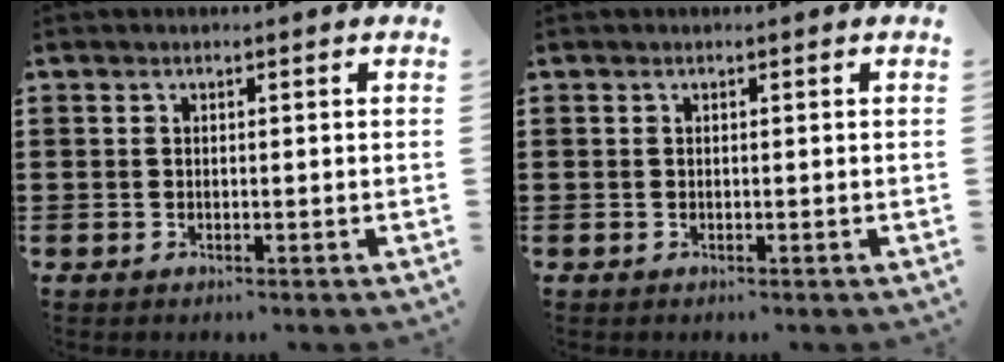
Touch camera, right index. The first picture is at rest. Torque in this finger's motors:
{"motor_torque": [0.00, 0.00, 0.00, 0.00]}